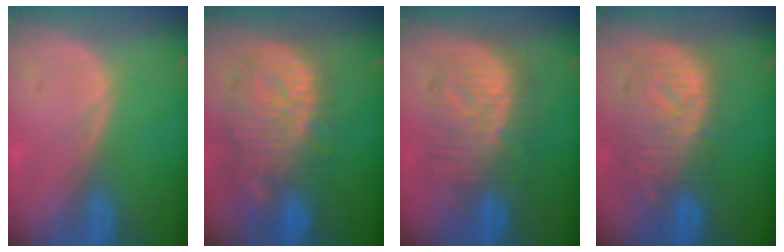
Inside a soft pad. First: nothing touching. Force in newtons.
{"total": 13.1, "press": 11.5, "slide": 6.4}
{"total": 10.4, "press": 10.4, "slide": 0.8}
{"total": 11.0, "press": 9.6, "slide": 5.4}